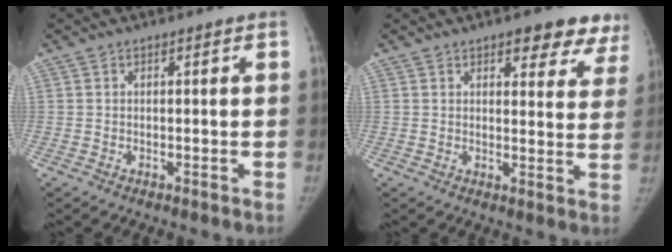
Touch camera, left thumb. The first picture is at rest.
{"total": 10.2, "force": [7.0, 4.3, 5.9], "torque": [-0.020, -0.031, 0.075]}